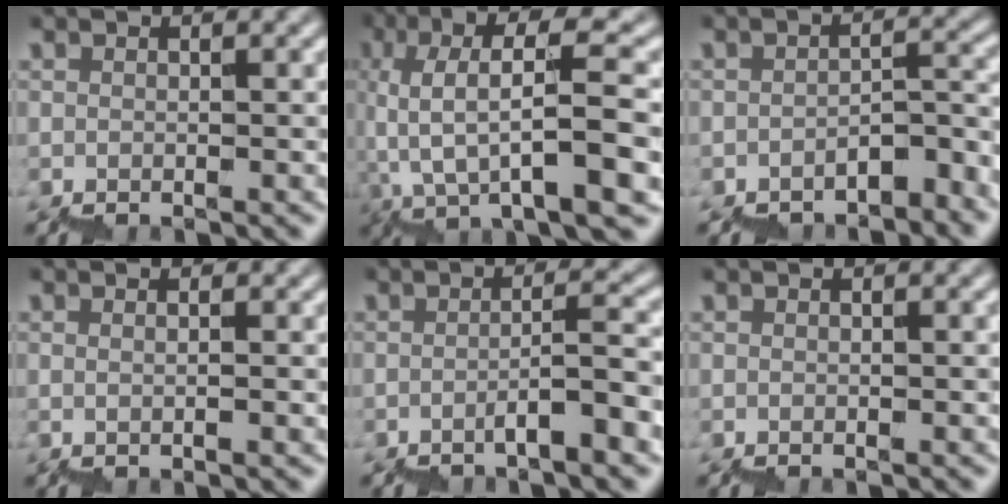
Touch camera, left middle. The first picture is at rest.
{"total": 9.1, "force": [0.4, 2.6, 8.7], "torque": [-0.156, 0.022, 0.009]}
{"total": 3.6, "force": [-3.1, 1.0, 1.5], "torque": [-0.027, 0.011, -0.041]}
{"total": 1.1, "force": [0.6, 0.3, 0.9], "torque": [-0.005, -0.001, 0.006]}
{"total": 4.4, "force": [-1.4, 0.6, 4.1], "torque": [-0.052, 0.027, -0.028]}
{"total": 0.0}